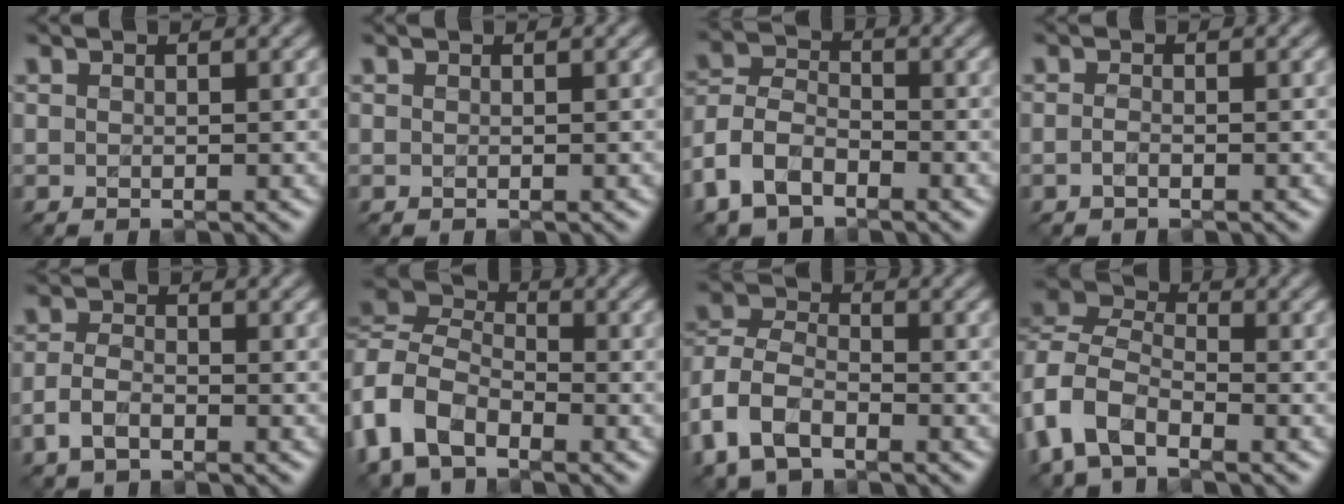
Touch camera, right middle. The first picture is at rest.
{"total": 0.0}
{"total": 5.3, "force": [-3.2, 3.1, 2.9], "torque": [-0.065, 0.005, -0.074]}
{"total": 0.7, "force": [-0.4, 0.2, 0.6], "torque": [-0.014, -0.002, -0.009]}
{"total": 2.5, "force": [-1.4, 1.2, 1.7], "torque": [-0.039, 0.002, -0.034]}
{"total": 7.6, "force": [-4.0, 4.7, 4.4], "torque": [-0.102, -0.003, -0.096]}
{"total": 6.3, "force": [-3.2, 3.7, 4.0], "torque": [-0.091, 0.003, -0.077]}
{"total": 7.1, "force": [-4.0, 4.0, 4.3], "torque": [-0.092, -0.001, -0.093]}